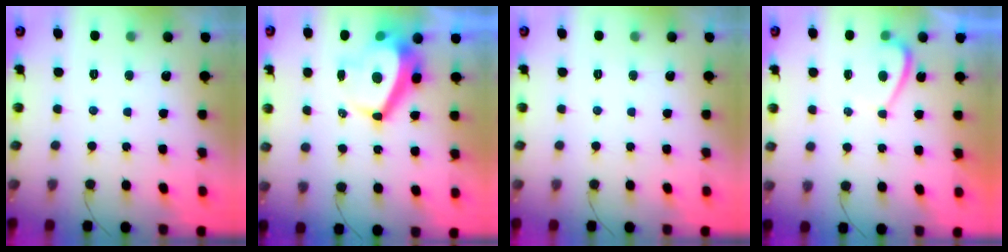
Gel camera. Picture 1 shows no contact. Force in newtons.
{"total": 10.2, "press": 10.1, "slide": 1.4}
{"total": 0.0}
{"total": 2.3, "press": 2.1, "slide": 0.7}